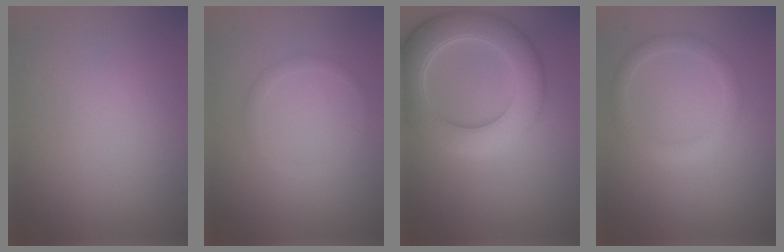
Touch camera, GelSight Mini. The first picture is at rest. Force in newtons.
{"total": 1.1, "press": 1.1, "slide": 0.1}
{"total": 7.4, "press": 7.4, "slide": 0.2}
{"total": 2.0, "press": 2.0, "slide": 0.0}